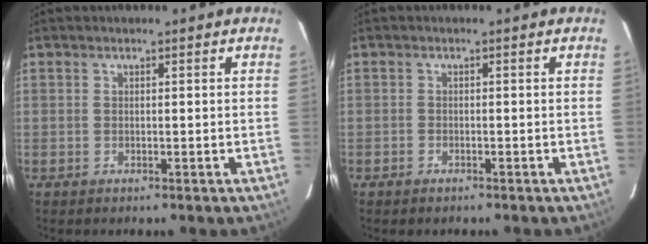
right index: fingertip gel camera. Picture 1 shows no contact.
{"total": 1.0, "force": [-0.8, 0.5, 0.1], "torque": [-0.006, 0.003, -0.015]}